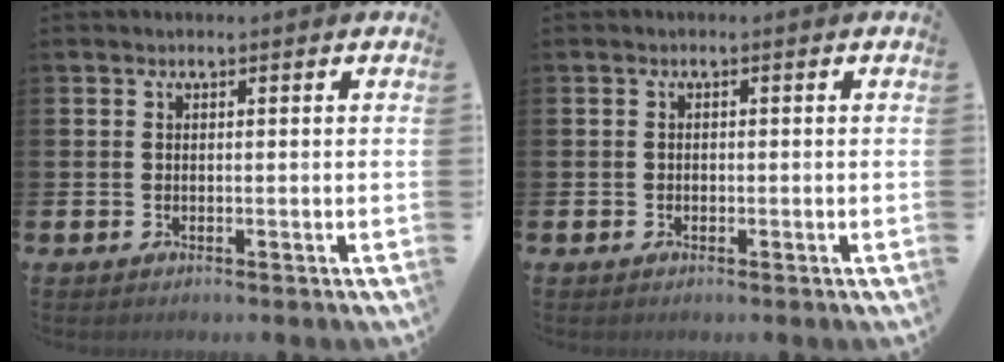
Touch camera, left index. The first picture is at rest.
{"total": 0.6, "force": [-0.3, 0.5, 0.1], "torque": [-0.005, 0.006, -0.008]}